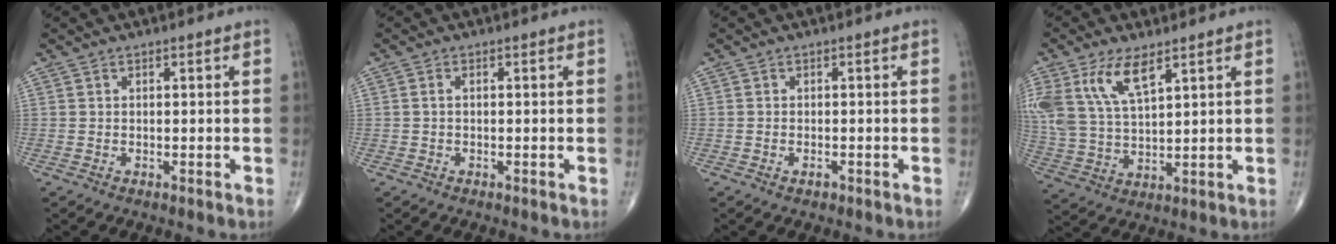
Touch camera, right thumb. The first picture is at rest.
{"total": 0.7, "force": [-0.1, 0.4, 0.6], "torque": [-0.013, 0.000, -0.004]}
{"total": 1.0, "force": [-0.6, 0.5, 0.6], "torque": [-0.010, 0.003, -0.008]}
{"total": 12.4, "force": [6.4, 5.4, 9.1], "torque": [-0.189, -0.015, 0.134]}